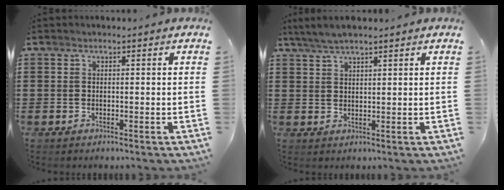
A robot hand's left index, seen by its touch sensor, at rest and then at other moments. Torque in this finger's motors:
{"motor_torque": [0.09, -0.25, 0.14, 0.05]}